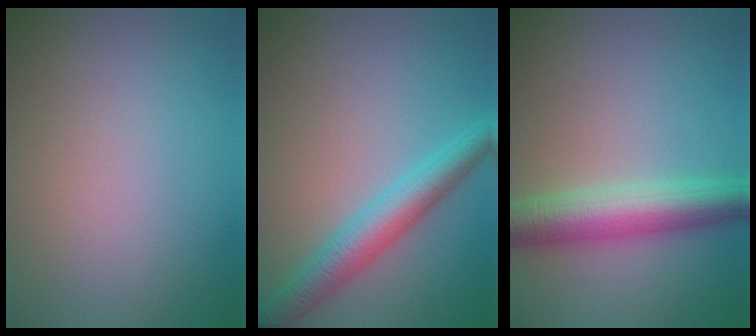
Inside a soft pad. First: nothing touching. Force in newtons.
{"total": 4.4, "press": 4.4, "slide": 0.1}
{"total": 5.9, "press": 5.9, "slide": 0.1}